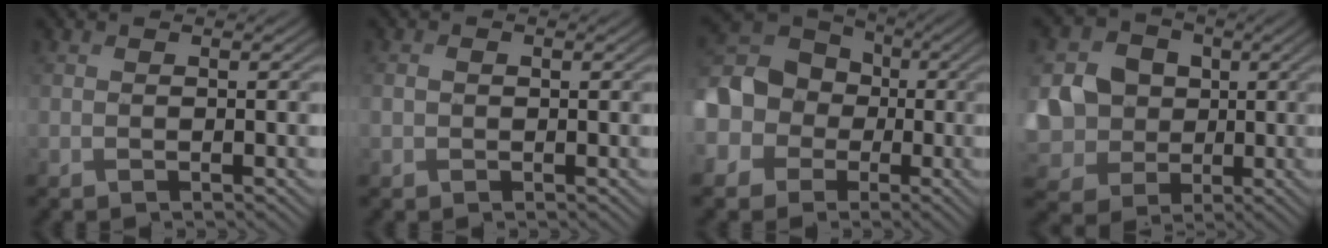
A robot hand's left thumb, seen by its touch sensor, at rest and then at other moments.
{"total": 1.2, "force": [0.1, 1.0, 0.7], "torque": [-0.017, 0.000, 0.000]}
{"total": 15.6, "force": [-1.0, 13.4, 7.8], "torque": [-0.225, -0.011, -0.058]}
{"total": 10.6, "force": [0.1, 9.6, 4.4], "torque": [-0.139, -0.021, -0.018]}